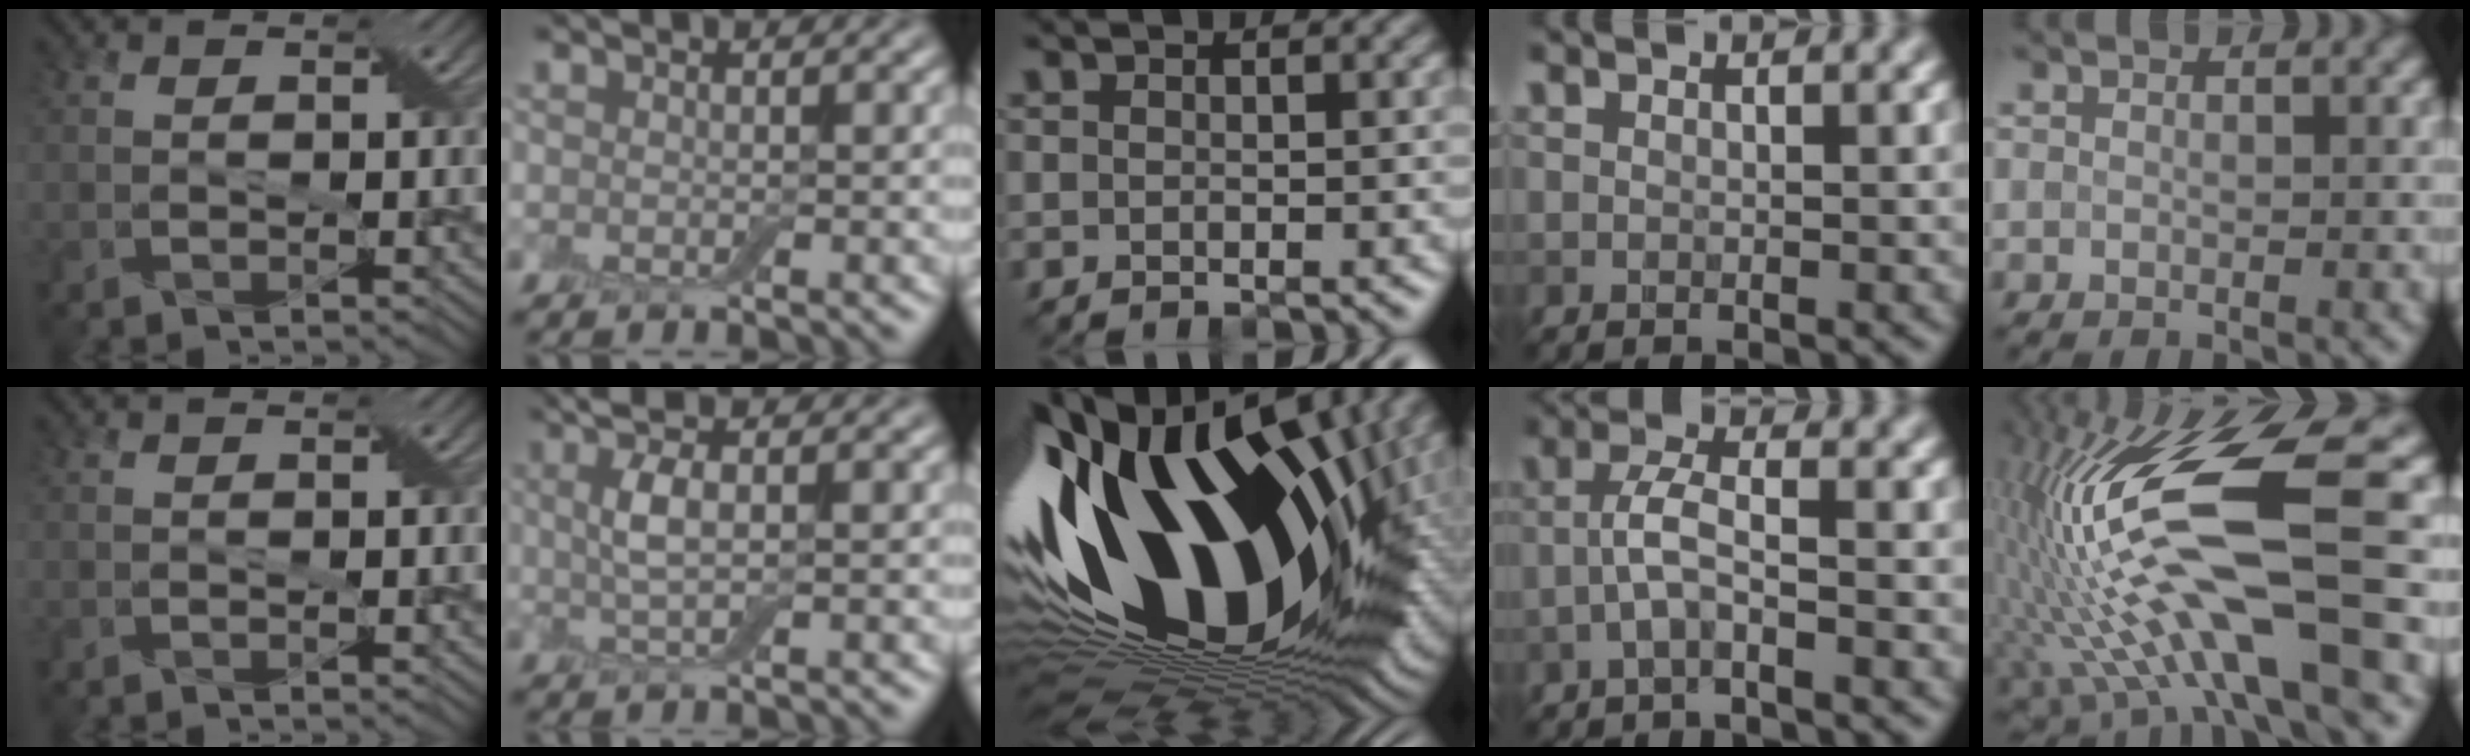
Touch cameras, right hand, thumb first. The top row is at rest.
{"index": {"total": 3.8, "force": [1.2, 1.2, 3.4], "torque": [-0.071, 0.004, 0.022]}, "middle": {"total": 20.8, "force": [1.0, 11.0, 17.6], "torque": [-0.314, -0.007, -0.011]}, "ring": {"total": 2.8, "force": [-1.2, 0.5, 2.4], "torque": [-0.053, 0.011, -0.031]}, "little": {"total": 14.2, "force": [-0.9, 3.5, 13.8], "torque": [-0.276, 0.011, -0.009]}}